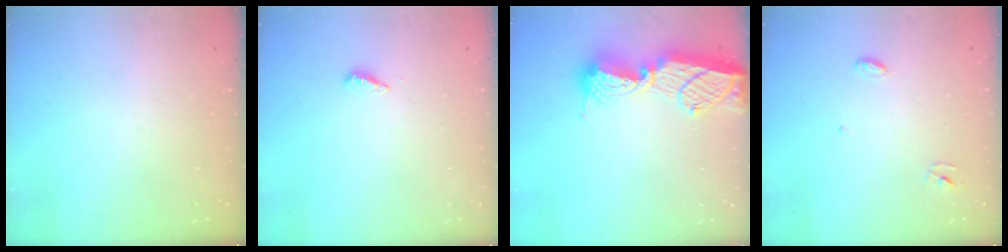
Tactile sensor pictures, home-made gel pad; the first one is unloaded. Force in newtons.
{"total": 3.5, "press": 3.5, "slide": 0.3}
{"total": 15.2, "press": 15.1, "slide": 1.3}
{"total": 3.3, "press": 3.3, "slide": 0.3}